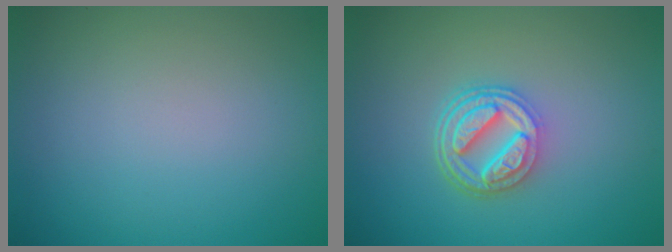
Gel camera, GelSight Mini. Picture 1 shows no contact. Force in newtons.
{"total": 4.6, "press": 3.4, "slide": 3.2}